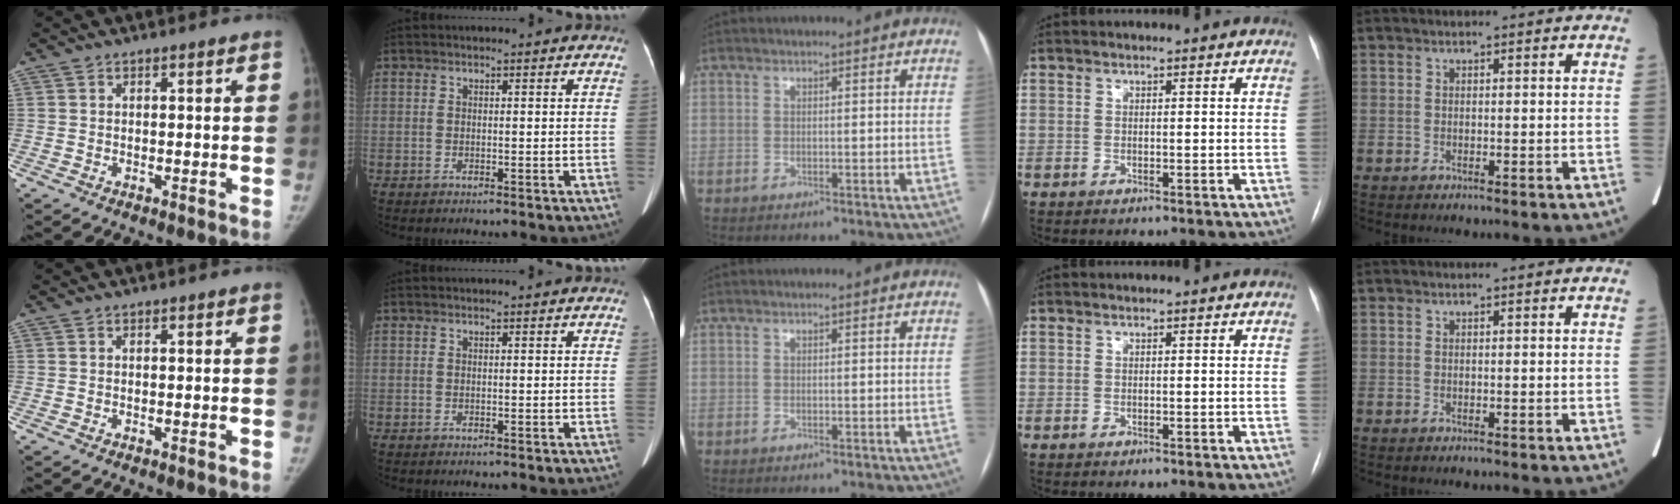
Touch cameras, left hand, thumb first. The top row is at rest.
{}